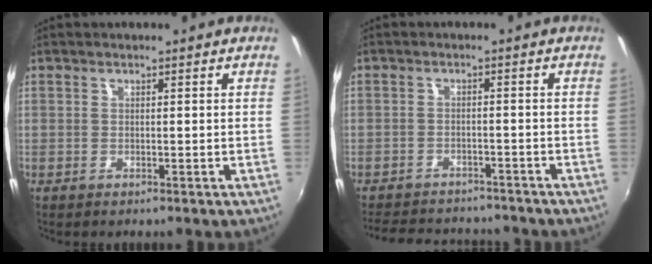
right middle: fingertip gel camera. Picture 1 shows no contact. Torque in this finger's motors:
{"motor_torque": [0.73, -1.41, -0.07, -0.01]}